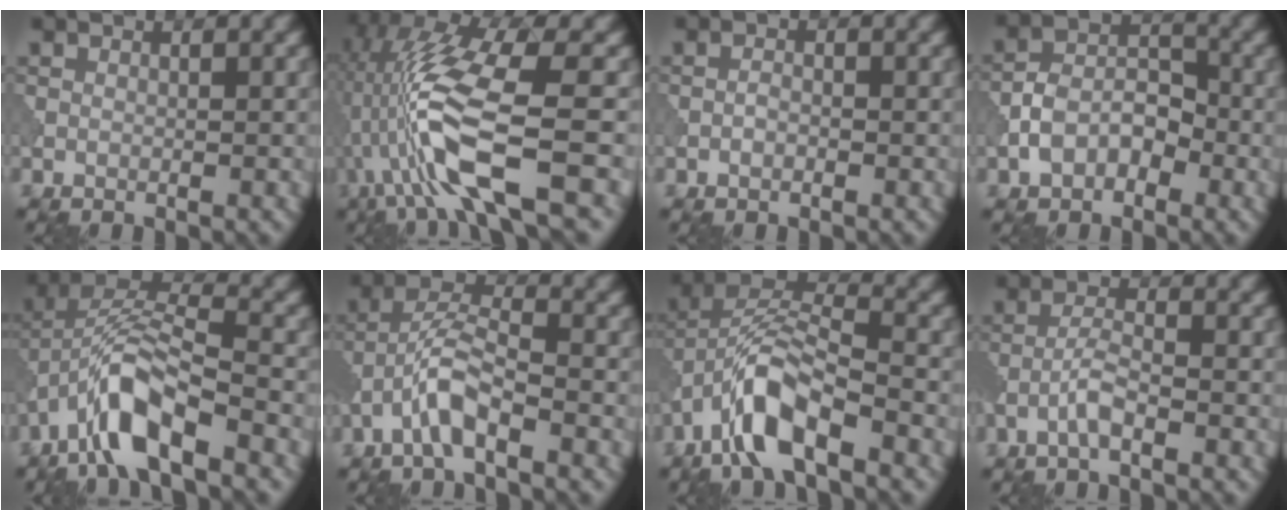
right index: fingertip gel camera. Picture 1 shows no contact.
{"total": 12.0, "force": [-2.7, 3.4, 11.2], "torque": [-0.235, 0.003, -0.050]}
{"total": 0.8, "force": [-0.3, 0.5, 0.5], "torque": [-0.012, 0.002, -0.008]}
{"total": 4.1, "force": [-1.8, 2.6, 2.6], "torque": [-0.049, 0.014, -0.038]}
{"total": 8.5, "force": [-4.5, 2.8, 6.6], "torque": [-0.124, 0.016, -0.091]}
{"total": 4.3, "force": [-2.4, 1.1, 3.4], "torque": [-0.069, 0.015, -0.054]}
{"total": 7.7, "force": [-4.2, 2.7, 5.8], "torque": [-0.109, 0.014, -0.086]}
{"total": 2.4, "force": [-1.4, 0.4, 1.9], "torque": [-0.041, 0.009, -0.034]}